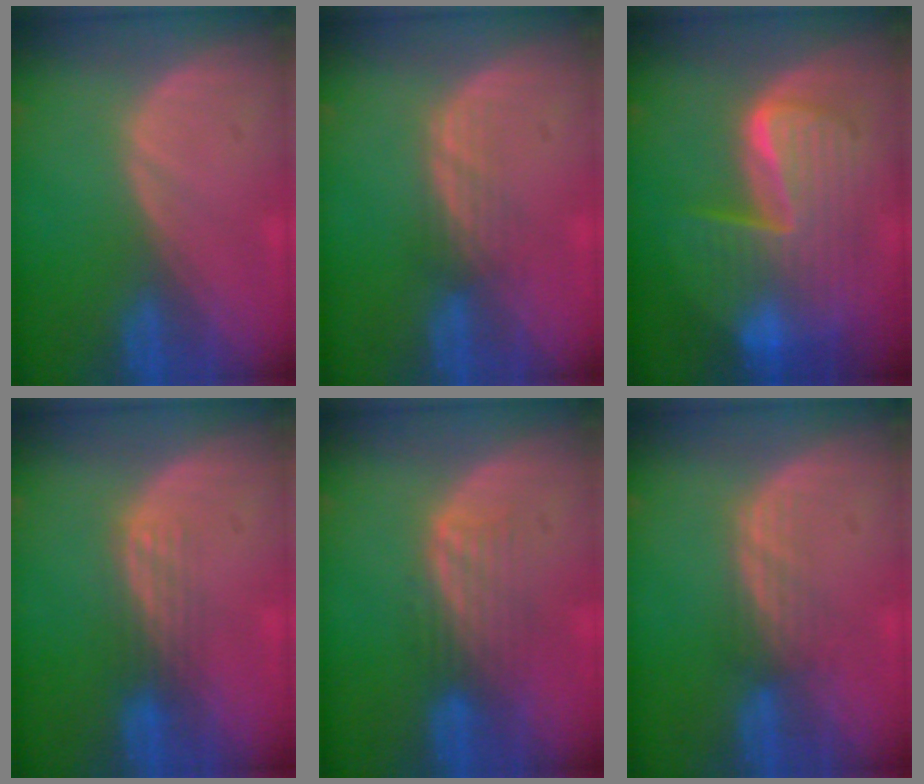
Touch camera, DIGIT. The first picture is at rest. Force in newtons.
{"total": 2.8, "press": 2.5, "slide": 1.2}
{"total": 10.1, "press": 10.1, "slide": 1.0}
{"total": 2.9, "press": 2.7, "slide": 1.2}
{"total": 4.3, "press": 3.7, "slide": 2.2}
{"total": 3.1, "press": 2.6, "slide": 1.7}